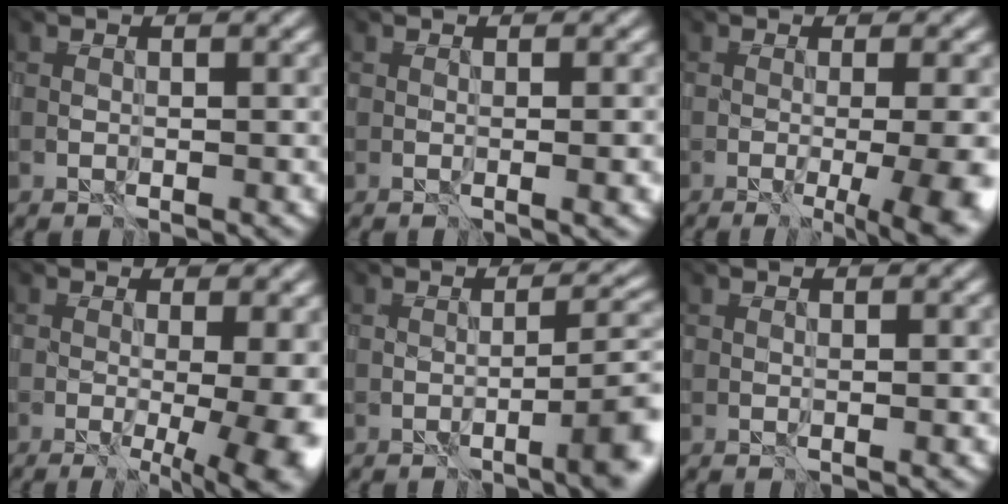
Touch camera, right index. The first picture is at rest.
{"total": 1.8, "force": [-0.3, 0.3, 1.7], "torque": [-0.013, 0.002, -0.003]}
{"total": 11.2, "force": [-3.1, 4.6, 9.7], "torque": [-0.086, 0.007, -0.014]}
{"total": 13.7, "force": [-2.6, 6.3, 11.9], "torque": [-0.123, 0.011, -0.006]}
{"total": 4.7, "force": [-2.8, -0.1, 3.8], "torque": [-0.050, 0.002, -0.021]}
{"total": 0.0}